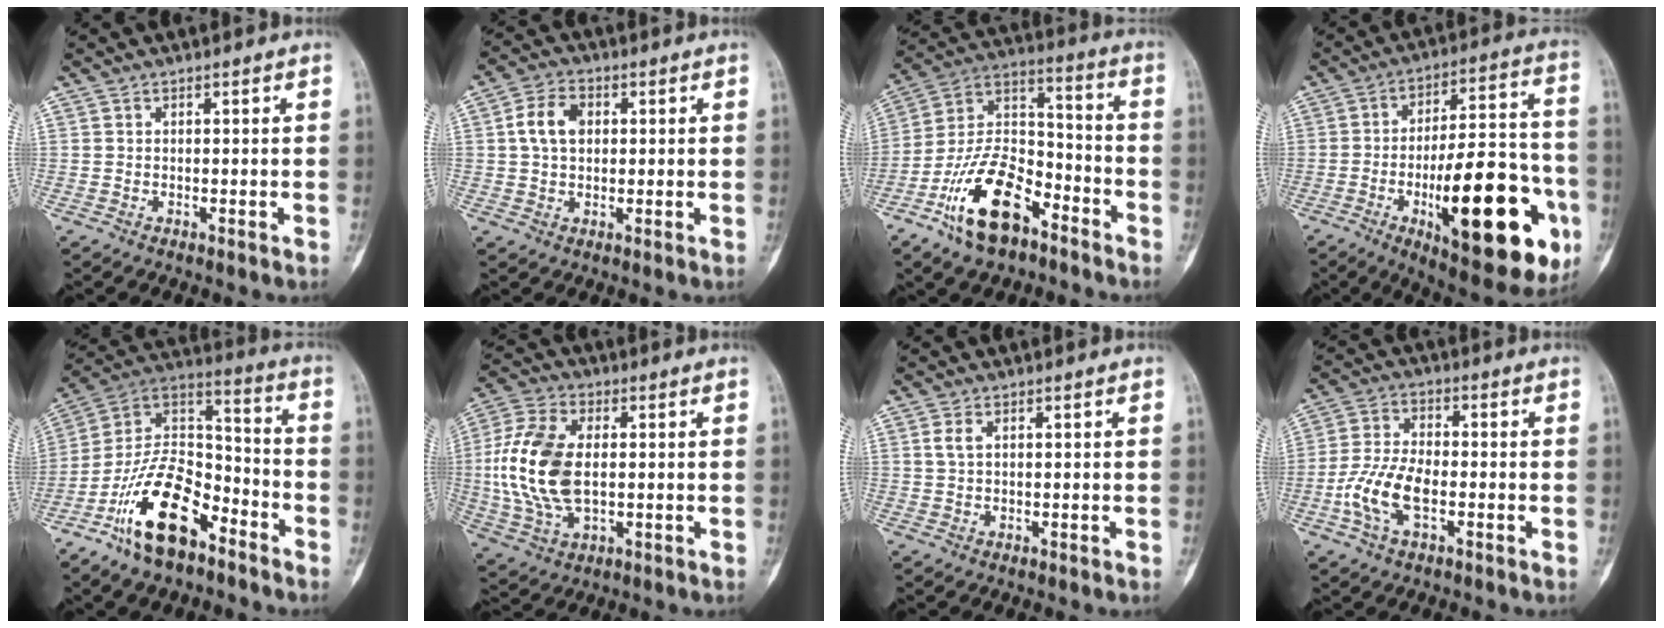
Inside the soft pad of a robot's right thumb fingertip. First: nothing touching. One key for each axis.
{"total": 6.9, "fx": 1.2, "fy": 4.8, "fz": 4.9, "tx": -0.086, "ty": 0.012, "tz": 0.018}
{"total": 17.7, "fx": -10.1, "fy": 8.9, "fz": 11.5, "tx": -0.198, "ty": 0.078, "tz": -0.188}
{"total": 29.2, "fx": -9.7, "fy": 10.4, "fz": 25.5, "tx": -0.333, "ty": 0.027, "tz": -0.129}
{"total": 18.9, "fx": -10.9, "fy": 9.3, "fz": 12.4, "tx": -0.210, "ty": 0.087, "tz": -0.203}
{"total": 16.0, "fx": 0.3, "fy": 9.2, "fz": 13.0, "tx": -0.280, "ty": 0.005, "tz": 0.009}
{"total": 2.0, "fx": 0.7, "fy": 1.0, "fz": 1.5, "tx": -0.036, "ty": 0.007, "tz": 0.017}
{"total": 9.4, "fx": -2.8, "fy": 4.5, "fz": 7.8, "tx": -0.170, "ty": 0.018, "tz": -0.058}